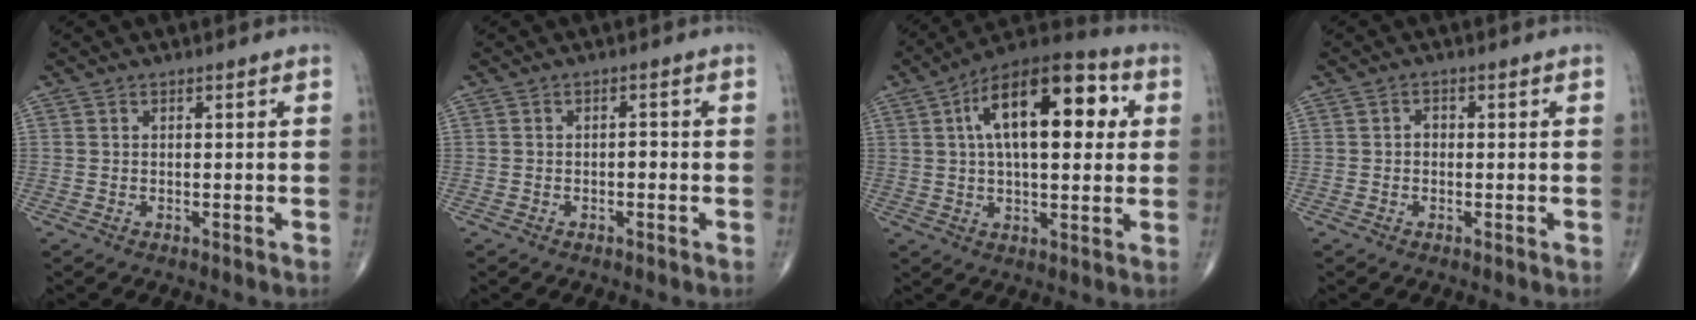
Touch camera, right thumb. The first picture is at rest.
{"total": 1.2, "force": [-0.4, 0.7, 0.8], "torque": [-0.004, 0.004, -0.010]}
{"total": 20.4, "force": [5.1, 9.5, 17.3], "torque": [-0.249, 0.019, 0.069]}
{"total": 1.2, "force": [-0.2, 0.9, 0.7], "torque": [-0.004, 0.003, -0.007]}